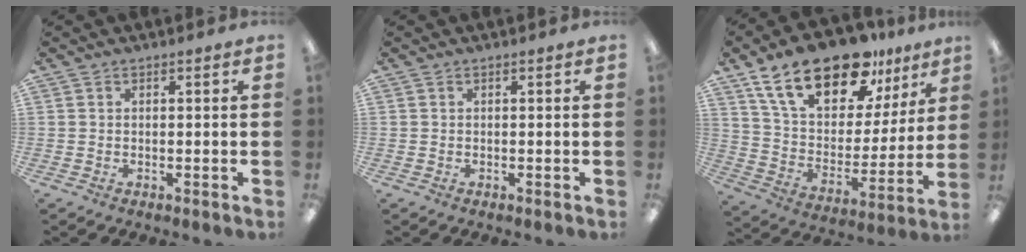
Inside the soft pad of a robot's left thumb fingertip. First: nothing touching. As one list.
[{"total": 0.0}, {"total": 22.4, "force": [15.5, 10.4, 12.4], "torque": [-0.220, -0.084, 0.277]}]